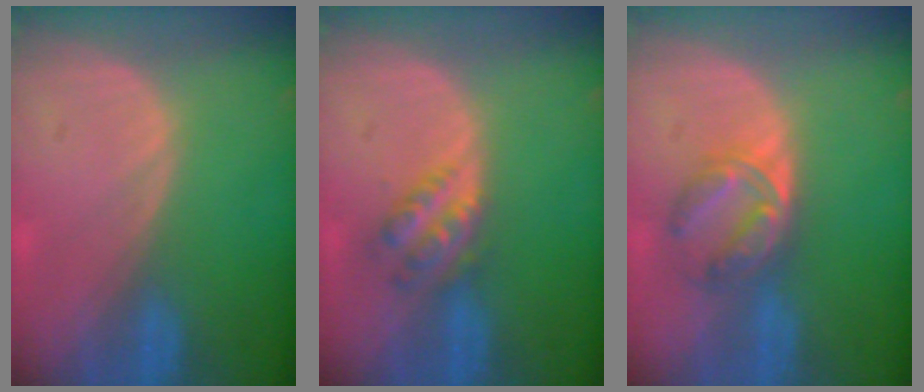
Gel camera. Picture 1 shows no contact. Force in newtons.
{"total": 4.6, "press": 4.1, "slide": 2.2}
{"total": 5.8, "press": 5.5, "slide": 1.7}